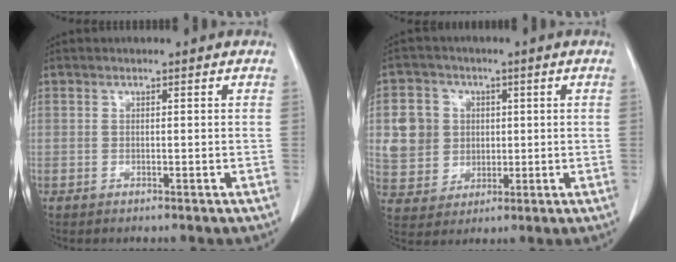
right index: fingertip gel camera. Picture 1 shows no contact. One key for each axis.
{"total": 8.4, "fx": 1.4, "fy": 7.9, "fz": 2.4, "tx": -0.064, "ty": 0.021, "tz": 0.035}